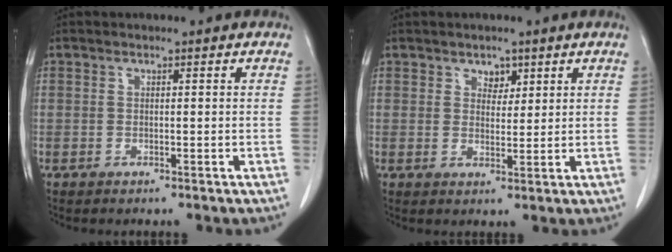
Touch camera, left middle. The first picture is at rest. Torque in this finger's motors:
{"motor_torque": [-0.10, 0.13, -0.10, -0.01]}